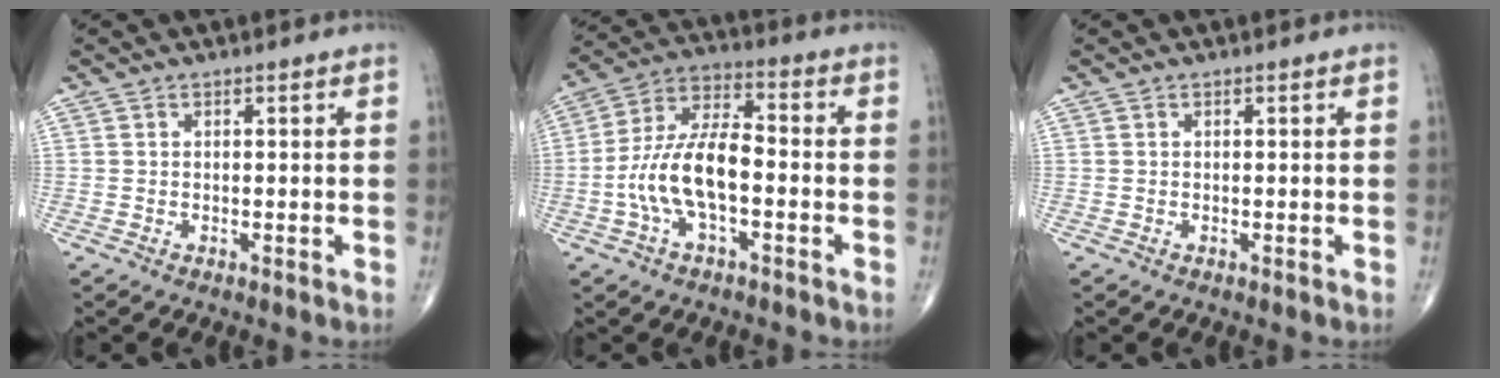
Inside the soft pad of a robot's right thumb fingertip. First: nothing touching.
{"total": 13.0, "force": [-2.7, 5.9, 11.3], "torque": [-0.226, 0.043, -0.056]}
{"total": 0.0}